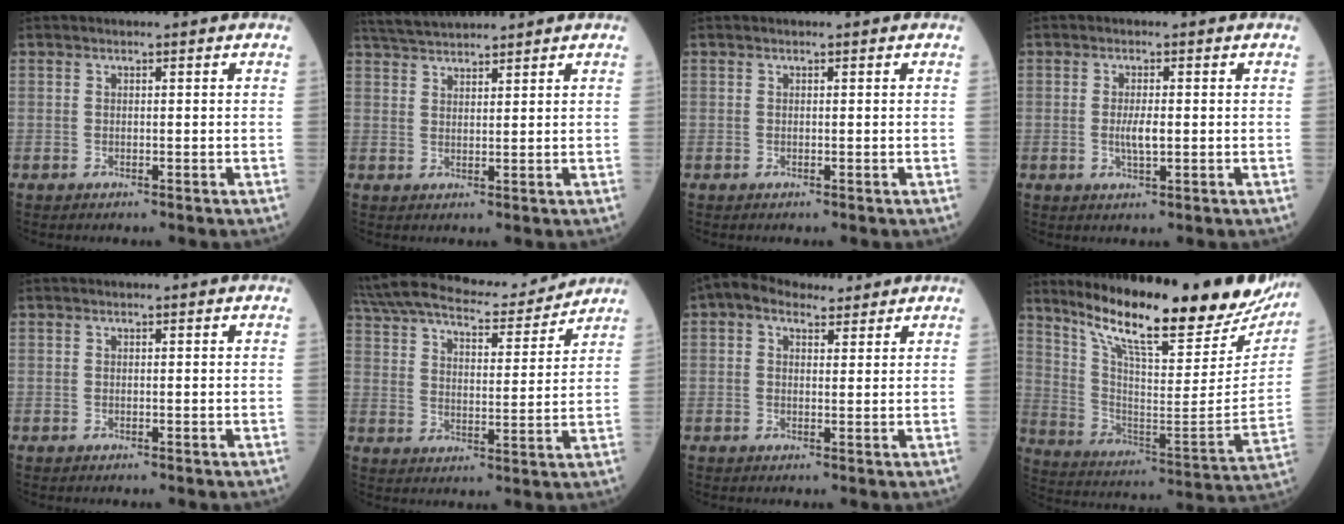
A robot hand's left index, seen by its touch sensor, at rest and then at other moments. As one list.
[{"total": 6.4, "force": [6.1, 0.5, 2.1], "torque": [-0.043, 0.034, 0.113]}, {"total": 0.0}, {"total": 2.9, "force": [-0.2, 0.6, 2.8], "torque": [-0.059, -0.003, -0.003]}, {"total": 0.0}, {"total": 19.9, "force": [17.5, 4.6, 8.3], "torque": [-0.165, 0.026, 0.267]}, {"total": 5.6, "force": [4.0, 3.0, 2.6], "torque": [-0.052, 0.035, 0.071]}, {"total": 26.9, "force": [22.7, 4.3, 13.9], "torque": [-0.230, -0.071, 0.323]}]